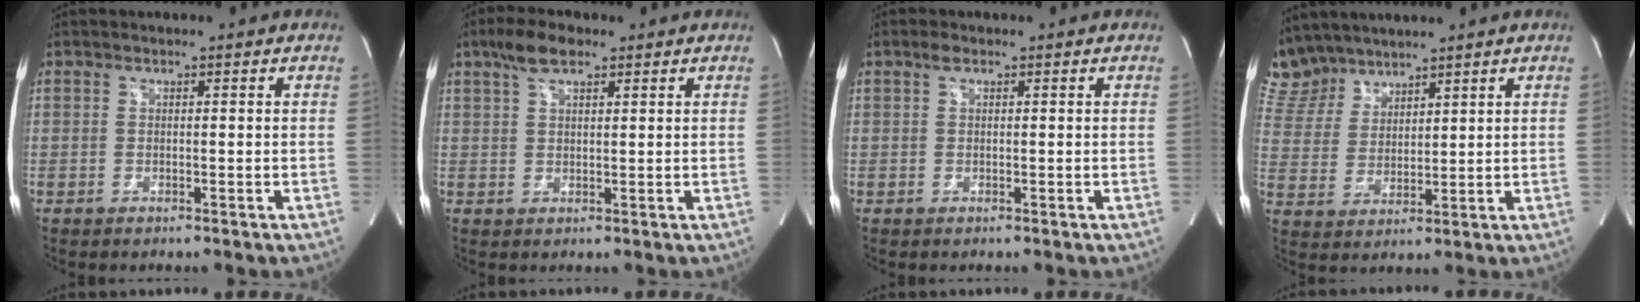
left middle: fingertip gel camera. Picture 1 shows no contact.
{"total": 5.0, "force": [3.2, 1.8, 3.3], "torque": [-0.070, 0.015, 0.063]}
{"total": 1.1, "force": [0.6, 0.5, 0.8], "torque": [-0.015, 0.010, 0.012]}
{"total": 7.7, "force": [7.2, 2.7, 0.7], "torque": [-0.025, 0.015, 0.160]}